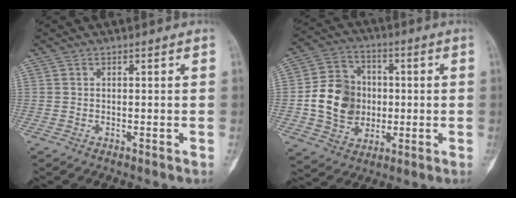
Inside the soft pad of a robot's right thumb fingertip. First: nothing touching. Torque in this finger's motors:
{"motor_torque": [1.13, 1.05, 0.54, -0.45, 0.04]}